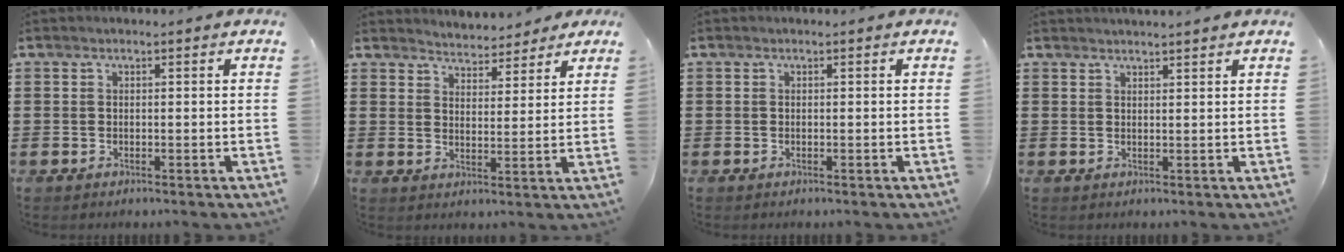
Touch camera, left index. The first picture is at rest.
{"total": 3.9, "force": [3.8, 0.8, -0.2], "torque": [-0.016, -0.016, 0.068]}
{"total": 0.0}
{"total": 1.4, "force": [1.4, 0.0, 0.1], "torque": [-0.006, 0.000, 0.028]}